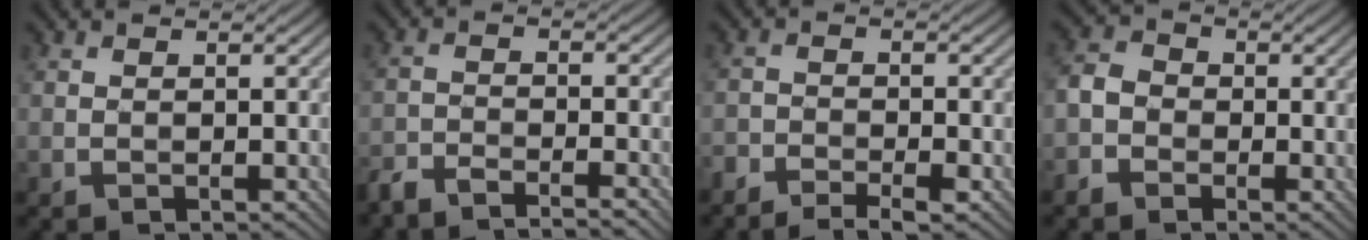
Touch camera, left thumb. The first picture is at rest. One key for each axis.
{"total": 4.9, "fx": -4.4, "fy": 0.7, "fz": 2.0, "tx": -0.041, "ty": -0.008, "tz": -0.087}
{"total": 4.6, "fx": -3.8, "fy": 1.0, "fz": 2.4, "tx": -0.046, "ty": -0.006, "tz": -0.072}
{"total": 3.3, "fx": -1.7, "fy": 2.5, "fz": 1.3, "tx": -0.036, "ty": 0.002, "tz": -0.047}